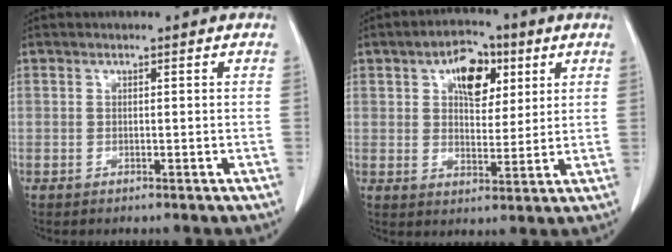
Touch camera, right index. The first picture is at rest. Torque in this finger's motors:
{"motor_torque": [0.21, 0.19, 0.16, 0.10]}